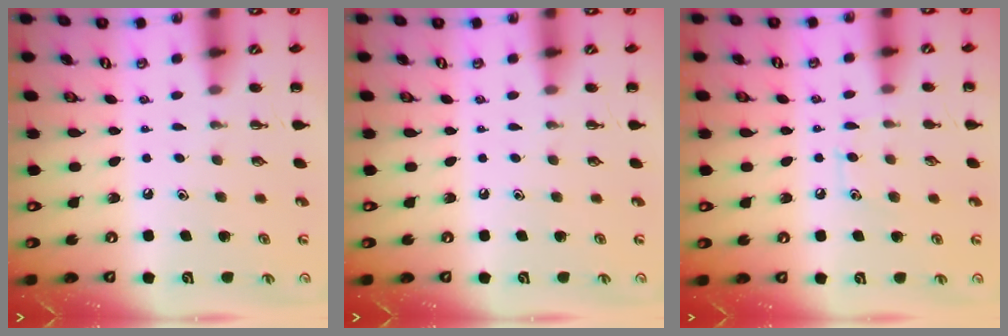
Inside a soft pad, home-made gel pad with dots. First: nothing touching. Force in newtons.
{"total": 0.0}
{"total": 7.8, "press": 7.4, "slide": 2.2}